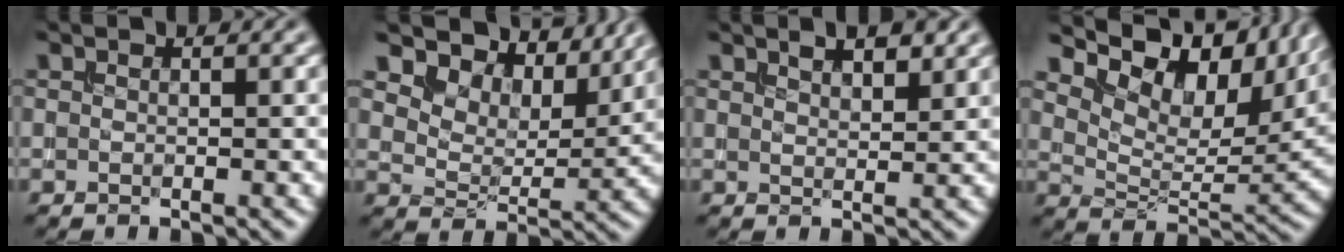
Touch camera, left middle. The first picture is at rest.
{"total": 10.3, "force": [7.6, 5.0, 4.8], "torque": [-0.096, -0.004, 0.114]}
{"total": 2.9, "force": [2.0, 0.8, 1.9], "torque": [-0.019, 0.005, 0.029]}
{"total": 13.8, "force": [8.7, 6.3, 8.7], "torque": [-0.139, 0.022, 0.153]}